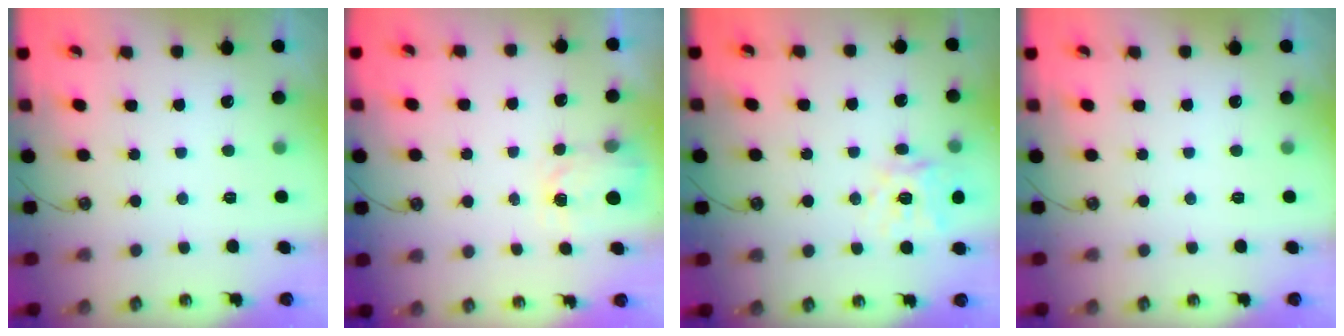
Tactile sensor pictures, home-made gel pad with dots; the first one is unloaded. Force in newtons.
{"total": 2.6, "press": 2.6, "slide": 0.4}
{"total": 13.5, "press": 13.4, "slide": 1.7}
{"total": 0.0}